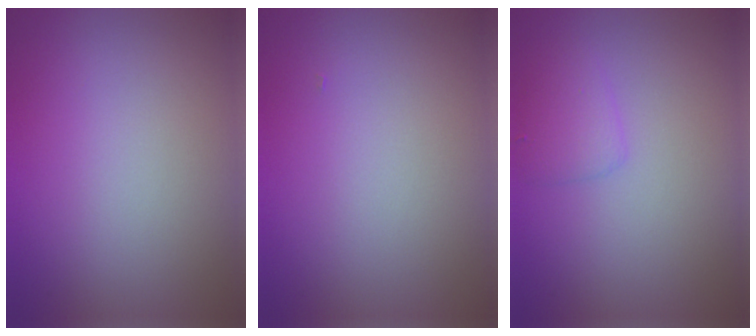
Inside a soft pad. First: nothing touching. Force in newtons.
{"total": 0.0}
{"total": 1.7, "press": 1.7, "slide": 0.1}